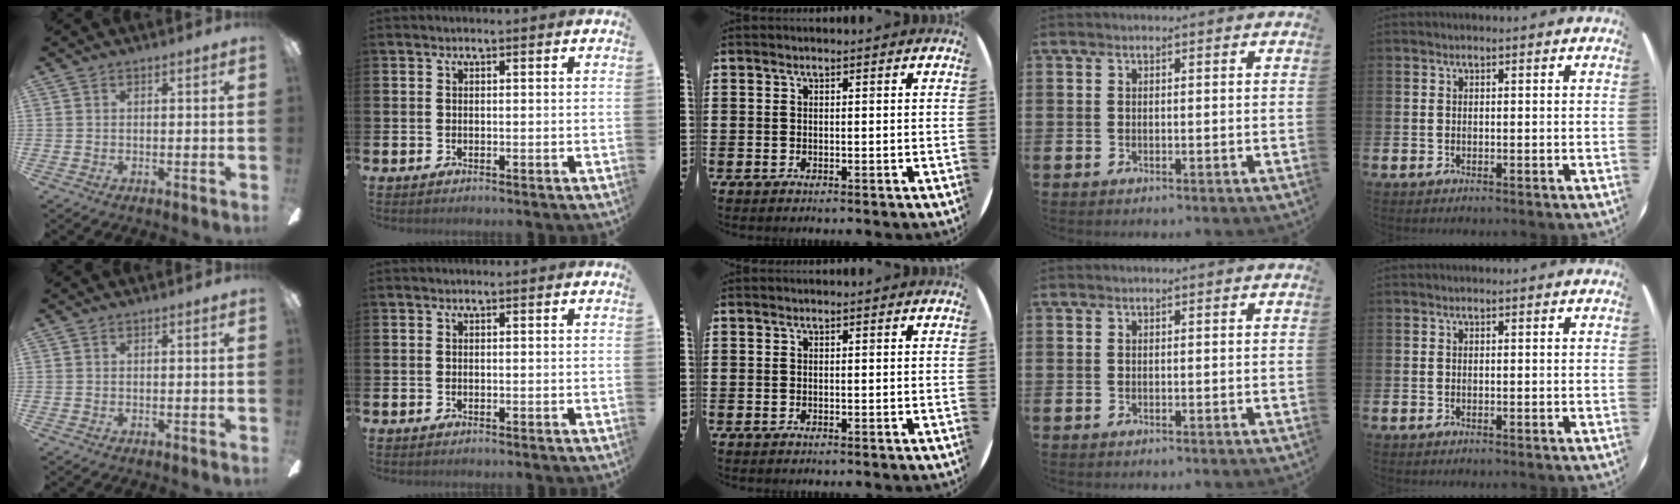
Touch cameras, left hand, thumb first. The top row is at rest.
{}